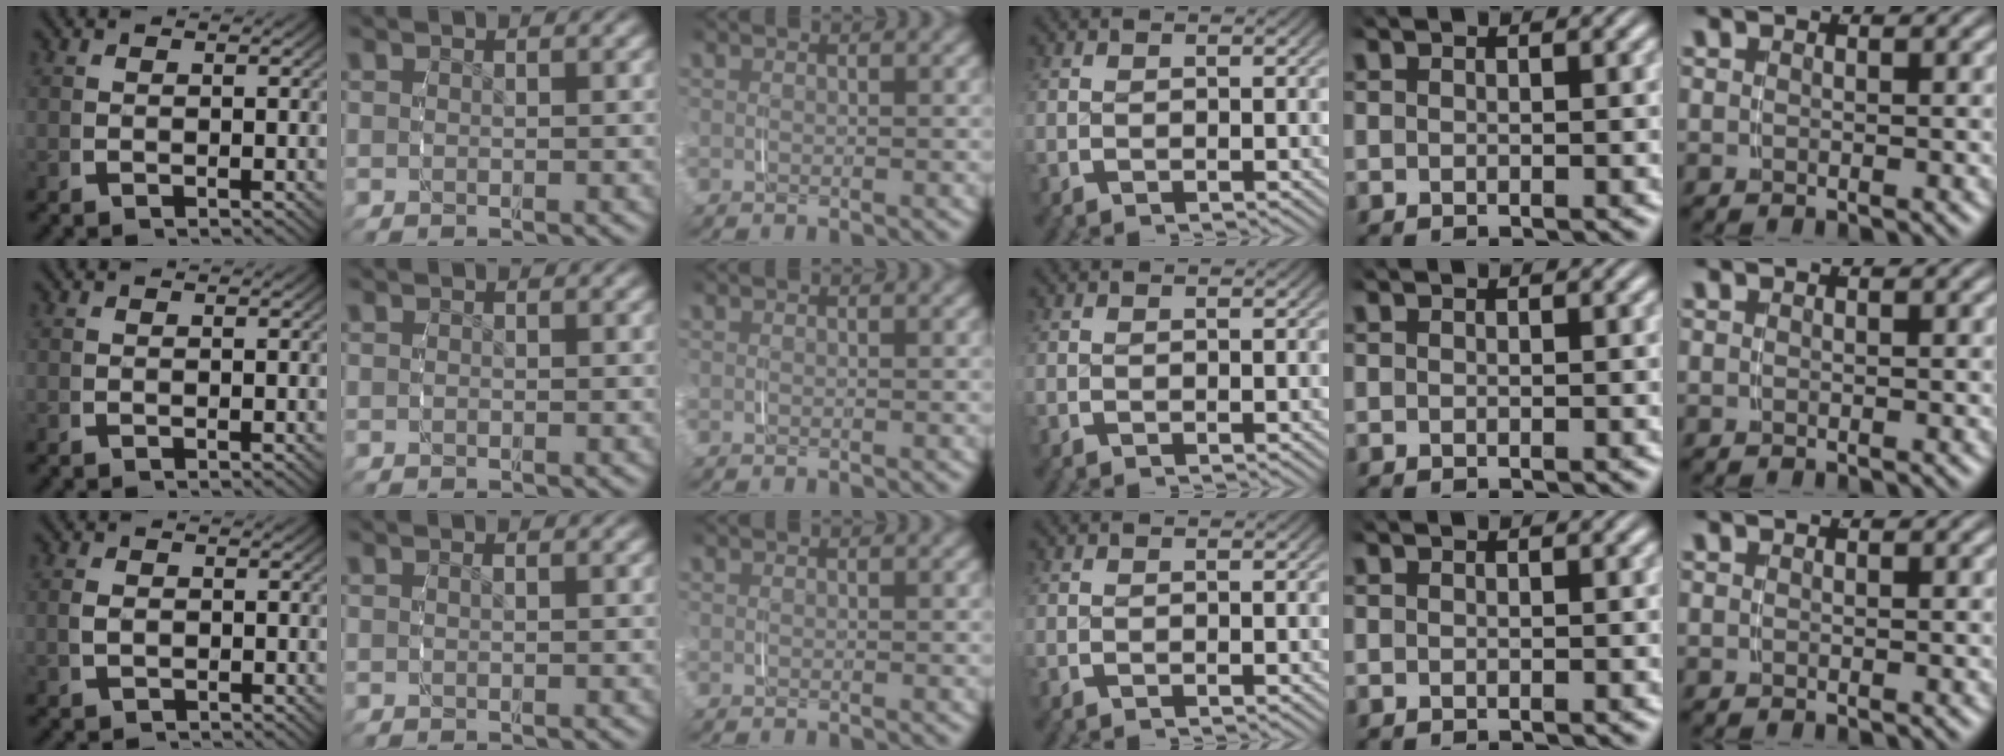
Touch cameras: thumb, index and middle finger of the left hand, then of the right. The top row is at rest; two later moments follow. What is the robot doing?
{"motion": "grasp_and_lifting", "object": "pen bag"}